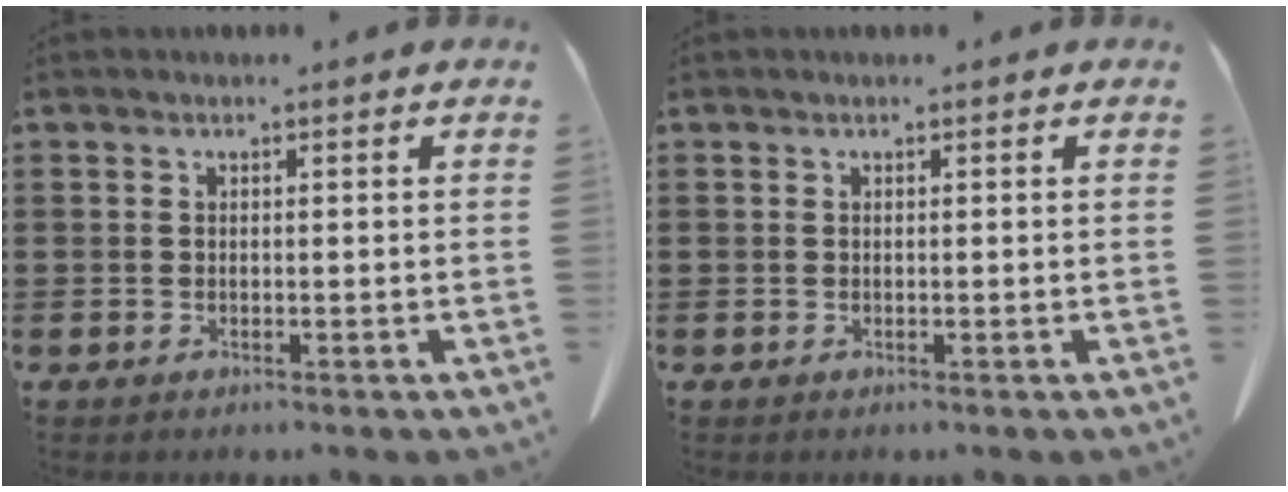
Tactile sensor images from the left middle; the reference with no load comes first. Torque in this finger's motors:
{"motor_torque": [-0.21, 0.03, -0.02, -0.01]}